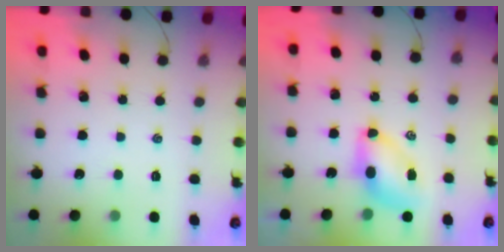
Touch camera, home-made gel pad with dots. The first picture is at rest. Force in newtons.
{"total": 7.5, "press": 7.4, "slide": 1.4}